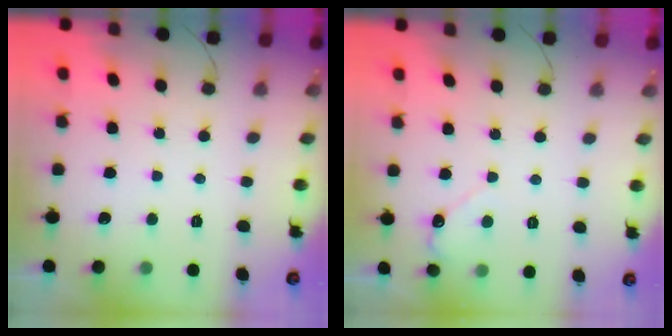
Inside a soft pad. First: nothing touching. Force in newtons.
{"total": 2.8, "press": 2.7, "slide": 0.3}